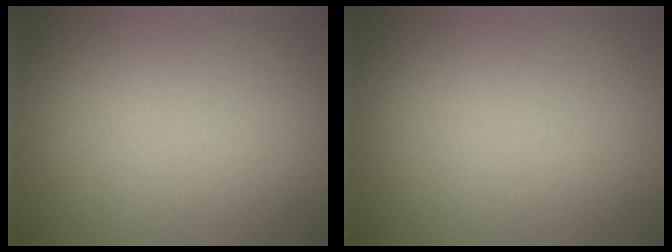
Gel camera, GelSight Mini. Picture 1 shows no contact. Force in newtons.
{"total": 0.0}